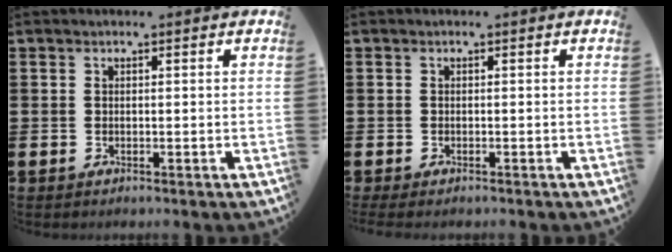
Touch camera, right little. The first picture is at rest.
{"total": 0.6, "force": [-0.5, 0.2, 0.2], "torque": [-0.007, -0.001, -0.010]}